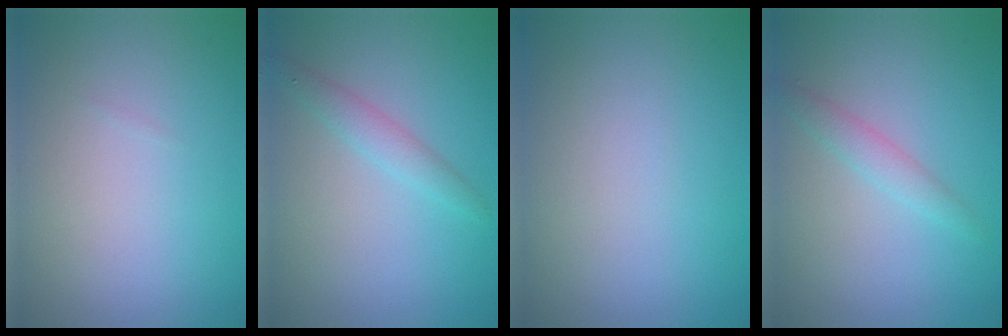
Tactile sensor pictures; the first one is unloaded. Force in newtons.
{"total": 1.8, "press": 1.8, "slide": 0.1}
{"total": 0.0}
{"total": 1.7, "press": 1.7, "slide": 0.1}